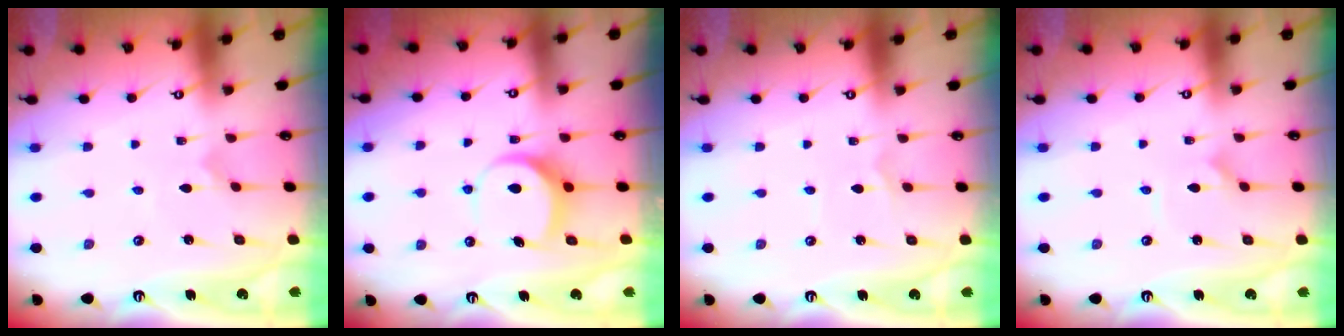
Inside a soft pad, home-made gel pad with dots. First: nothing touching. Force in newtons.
{"total": 7.9, "press": 7.9, "slide": 0.3}
{"total": 1.2, "press": 1.2, "slide": 0.0}
{"total": 2.1, "press": 2.1, "slide": 0.2}